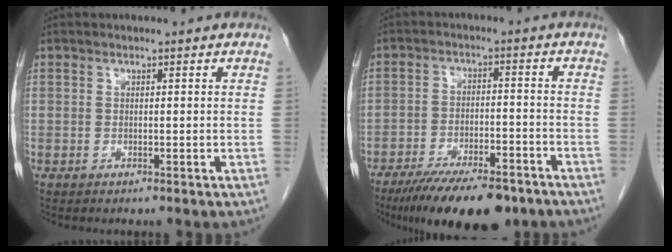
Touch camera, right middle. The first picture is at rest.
{"total": 14.6, "force": [-11.0, 4.2, 8.6], "torque": [-0.125, -0.013, -0.173]}